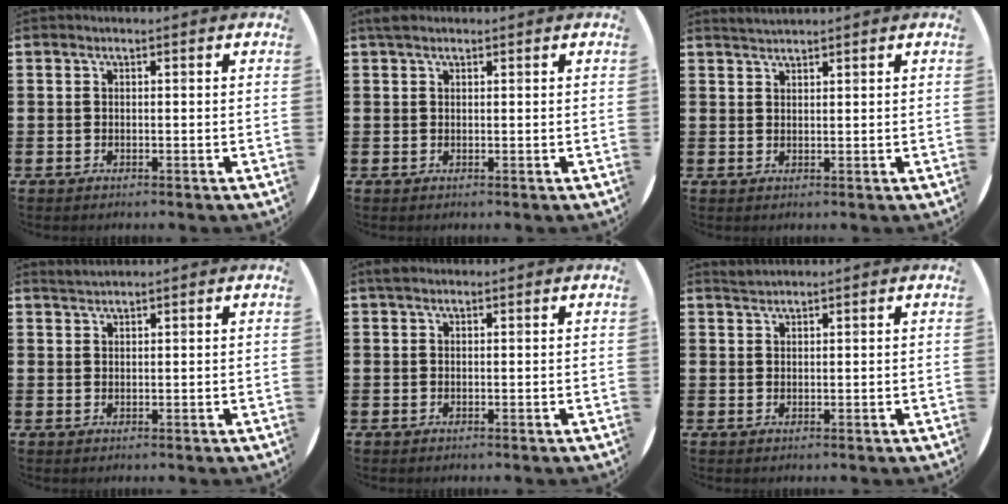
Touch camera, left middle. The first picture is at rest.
{"total": 1.3, "force": [1.0, 0.6, 0.5], "torque": [-0.004, 0.001, 0.017]}
{"total": 1.5, "force": [1.5, 0.0, 0.1], "torque": [-0.003, 0.001, 0.028]}
{"total": 1.2, "force": [1.2, -0.1, 0.1], "torque": [-0.003, 0.000, 0.024]}
{"total": 0.9, "force": [0.7, 0.5, 0.3], "torque": [0.000, 0.001, 0.011]}
{"total": 1.1, "force": [1.1, 0.0, 0.0], "torque": [-0.002, 0.001, 0.022]}